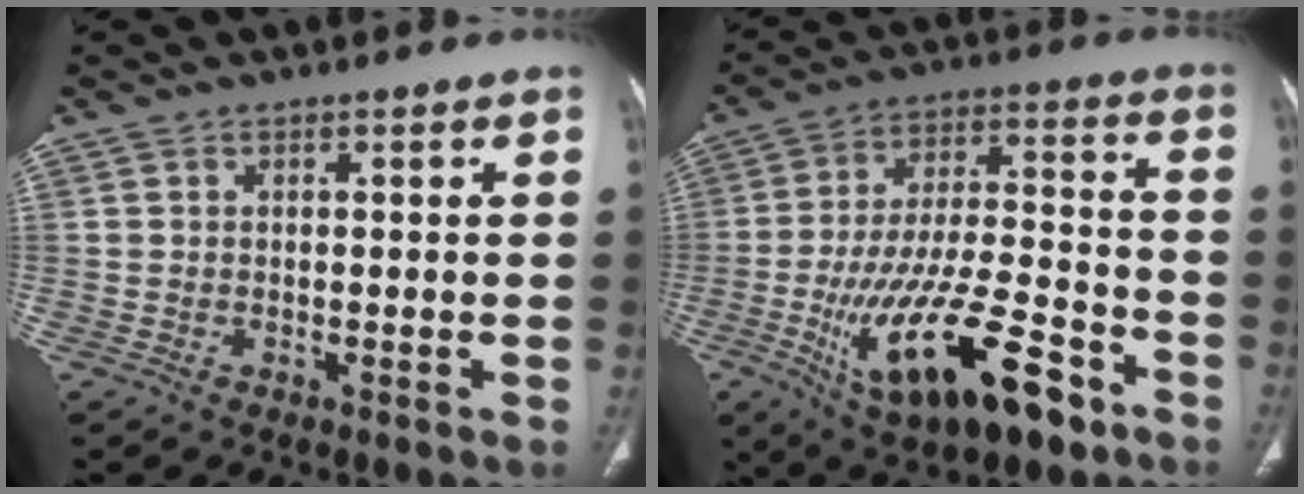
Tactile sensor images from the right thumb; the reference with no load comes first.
{"total": 22.5, "force": [-10.0, 8.8, 18.1], "torque": [-0.320, 0.037, -0.153]}